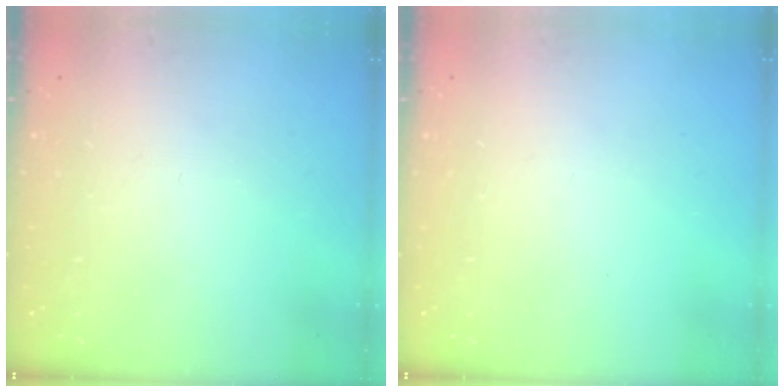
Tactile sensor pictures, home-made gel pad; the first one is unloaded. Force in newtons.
{"total": 0.0}